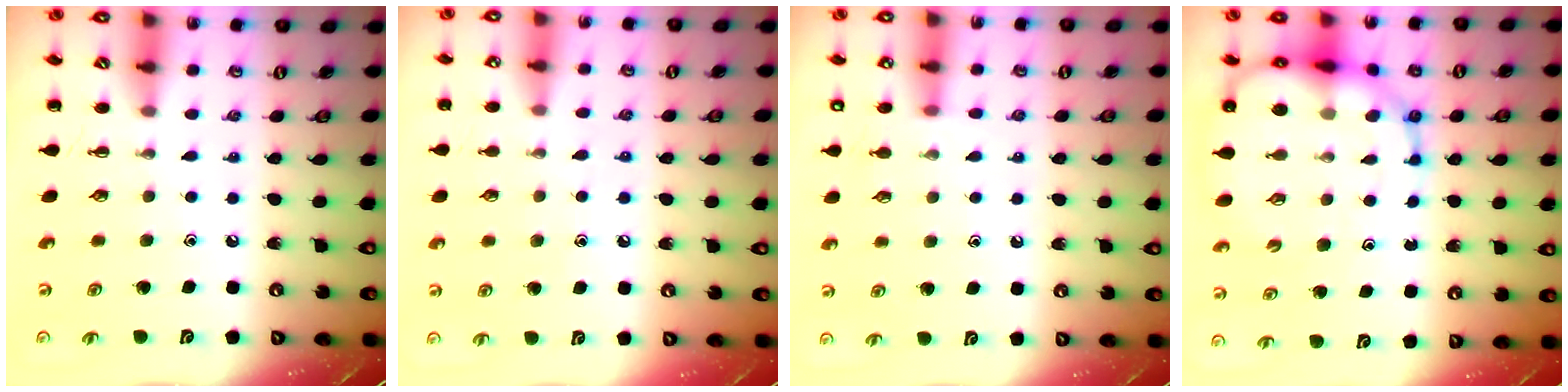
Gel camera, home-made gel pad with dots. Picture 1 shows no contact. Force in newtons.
{"total": 6.6, "press": 6.4, "slide": 1.9}
{"total": 5.7, "press": 5.5, "slide": 1.7}
{"total": 14.1, "press": 13.6, "slide": 3.7}